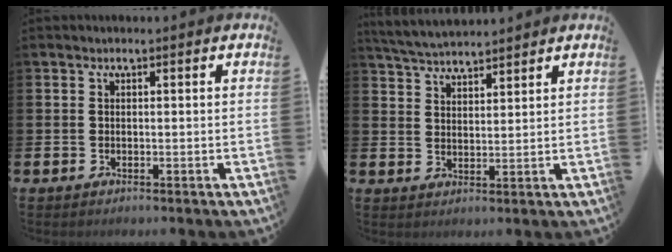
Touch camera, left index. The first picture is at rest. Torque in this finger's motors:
{"motor_torque": [0.02, -0.15, 0.30, 0.14]}